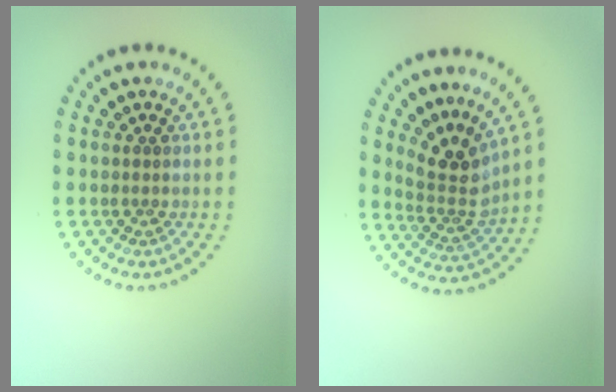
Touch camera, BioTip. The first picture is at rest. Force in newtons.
{"total": 3.6, "press": 2.5, "slide": 2.6}